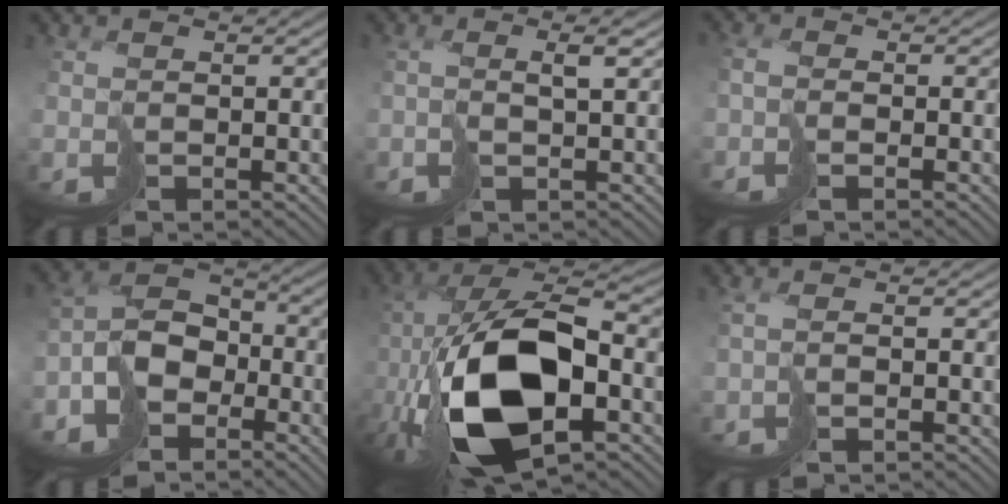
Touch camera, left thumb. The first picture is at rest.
{"total": 2.3, "force": [0.8, -0.3, 2.2], "torque": [-0.037, 0.012, 0.018]}
{"total": 1.8, "force": [-1.3, 0.8, 0.8], "torque": [-0.009, 0.009, -0.029]}
{"total": 8.6, "force": [-5.4, 5.1, 4.2], "torque": [-0.070, 0.000, -0.112]}
{"total": 17.8, "force": [-3.6, 7.3, 15.8], "torque": [-0.327, 0.003, -0.064]}
{"total": 1.1, "force": [-0.5, -0.1, 1.0], "torque": [-0.021, 0.005, -0.007]}